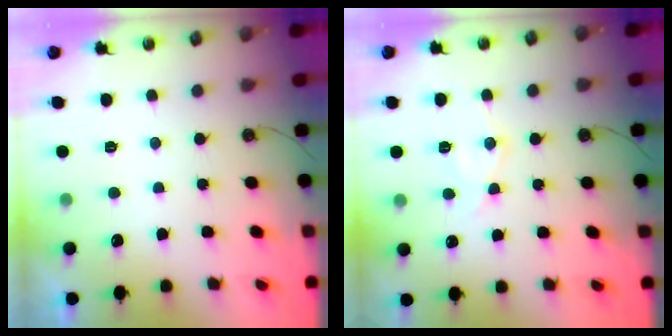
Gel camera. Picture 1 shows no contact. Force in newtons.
{"total": 9.5, "press": 9.5, "slide": 0.7}